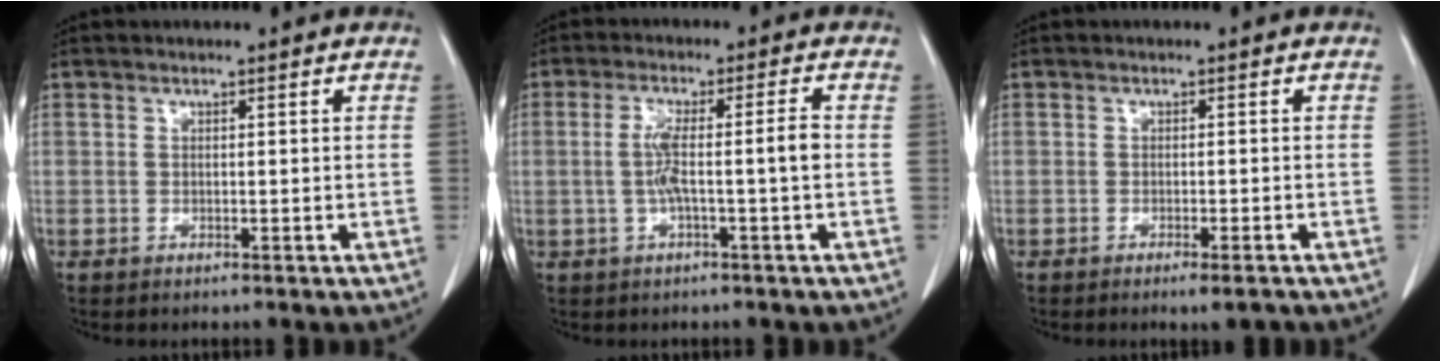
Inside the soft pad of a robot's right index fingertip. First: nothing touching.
{"total": 5.9, "force": [-0.8, -0.2, 5.9], "torque": [-0.115, 0.015, -0.011]}
{"total": 2.6, "force": [-2.0, 0.3, 1.7], "torque": [-0.019, -0.004, -0.025]}